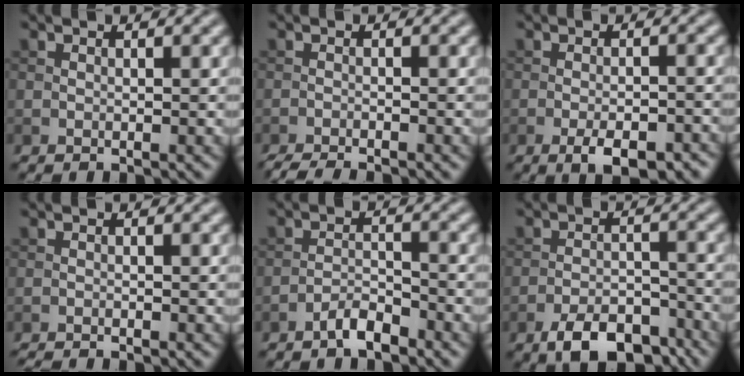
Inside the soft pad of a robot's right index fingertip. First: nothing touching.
{"total": 3.3, "force": [-2.9, 0.3, 1.5], "torque": [-0.028, -0.008, -0.055]}
{"total": 4.7, "force": [-2.7, 1.6, 3.5], "torque": [-0.057, -0.003, -0.034]}
{"total": 1.3, "force": [-1.1, 0.1, 0.6], "torque": [-0.011, 0.000, -0.021]}
{"total": 2.5, "force": [-2.0, 0.7, 1.3], "torque": [-0.023, 0.008, -0.040]}
{"total": 7.0, "force": [-4.9, 2.9, 4.0], "torque": [-0.060, -0.004, -0.084]}